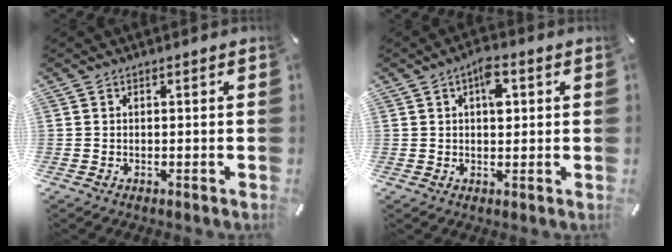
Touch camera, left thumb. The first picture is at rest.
{"total": 5.5, "force": [1.5, 2.8, 4.4], "torque": [-0.059, -0.002, 0.018]}